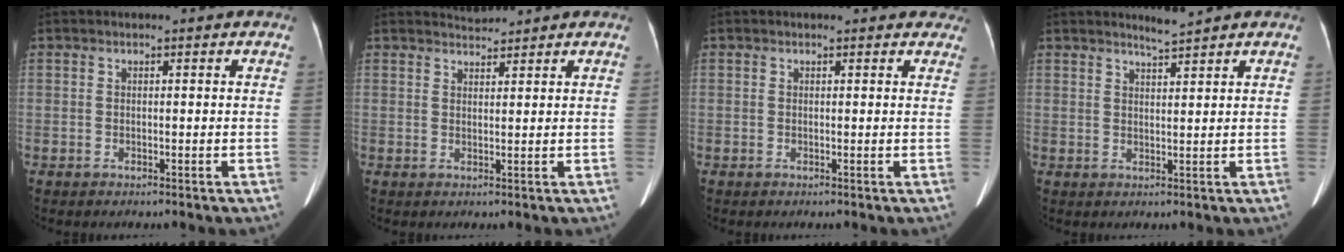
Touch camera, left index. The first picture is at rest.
{"total": 1.8, "force": [1.7, -0.2, -0.5], "torque": [0.000, 0.003, 0.034]}
{"total": 3.1, "force": [2.2, 2.1, 0.2], "torque": [0.014, 0.003, 0.004]}
{"total": 2.1, "force": [1.9, -0.7, 0.5], "torque": [-0.014, -0.006, 0.037]}